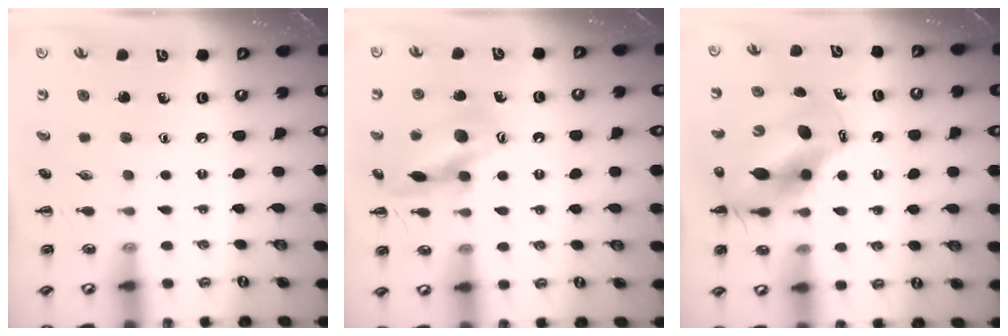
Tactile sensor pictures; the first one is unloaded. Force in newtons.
{"total": 14.7, "press": 14.6, "slide": 1.4}
{"total": 11.6, "press": 11.3, "slide": 2.9}